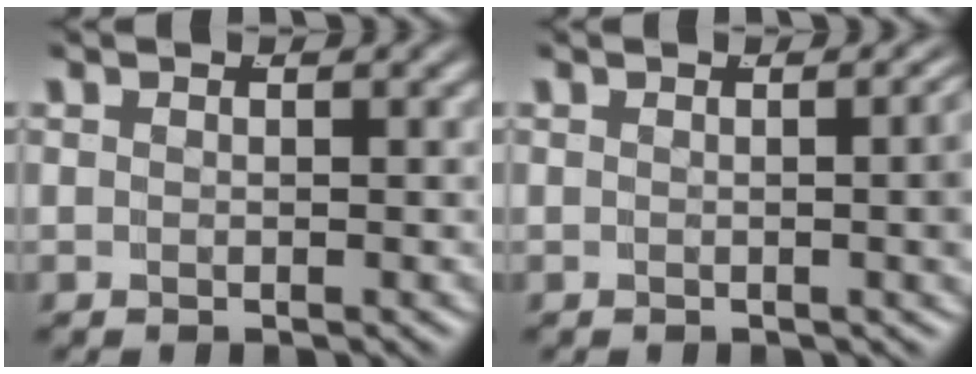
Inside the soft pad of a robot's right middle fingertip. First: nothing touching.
{"total": 3.1, "force": [0.3, 0.9, 3.0], "torque": [-0.014, 0.013, -0.005]}